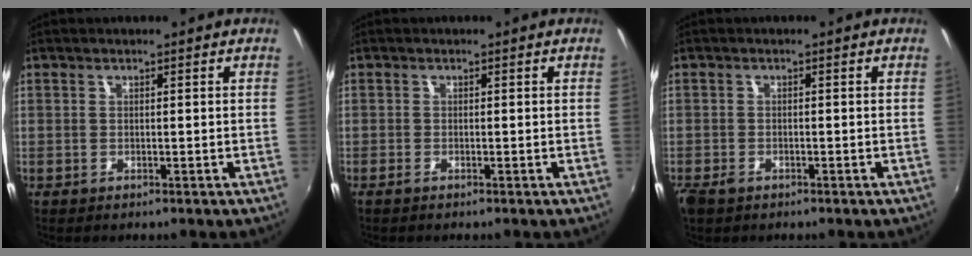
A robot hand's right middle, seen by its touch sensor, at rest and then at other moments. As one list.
[{"total": 0.8, "force": [-0.7, 0.0, 0.5], "torque": [-0.010, -0.004, -0.016]}, {"total": 2.9, "force": [-2.1, 1.4, 1.4], "torque": [-0.034, -0.010, -0.040]}]